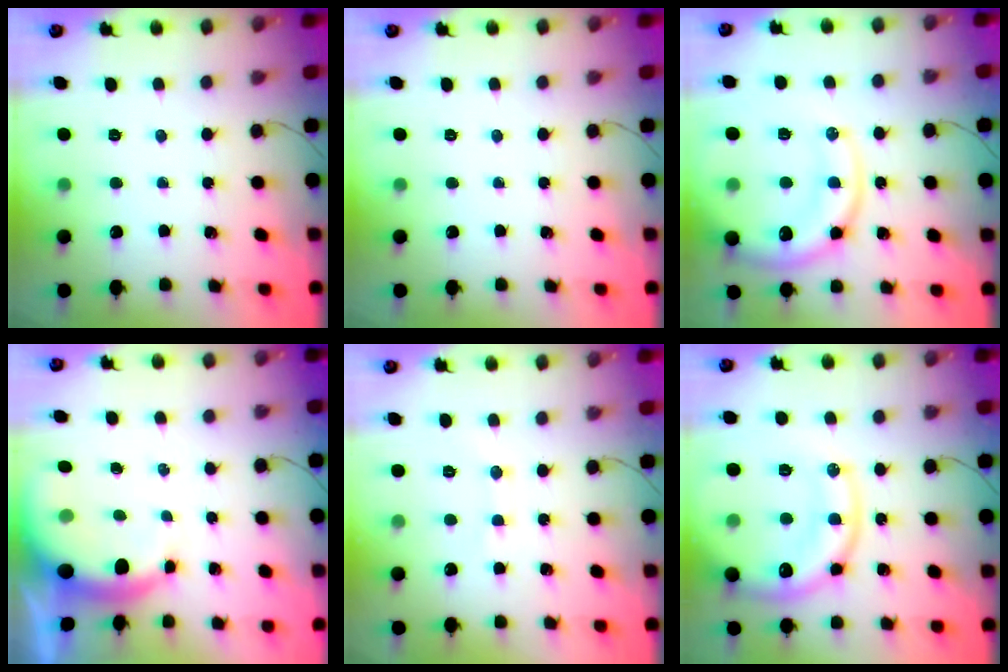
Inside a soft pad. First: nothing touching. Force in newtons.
{"total": 0.0}
{"total": 16.3, "press": 16.1, "slide": 2.4}
{"total": 5.0, "press": 4.9, "slide": 1.0}
{"total": 5.9, "press": 5.7, "slide": 1.6}
{"total": 21.3, "press": 21.1, "slide": 2.5}